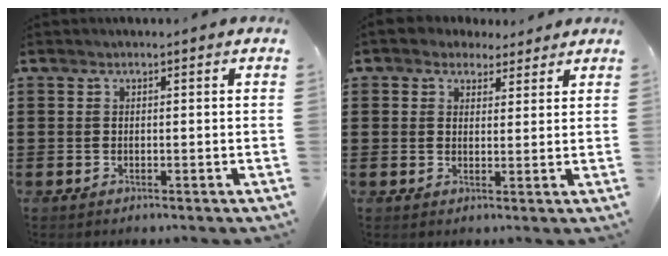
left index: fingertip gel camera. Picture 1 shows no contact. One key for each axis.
{"total": 2.9, "fx": 2.2, "fy": 1.8, "fz": 0.3, "tx": -0.015, "ty": 0.007, "tz": 0.042}